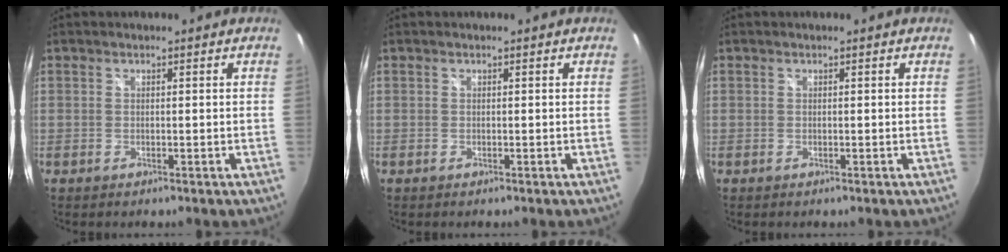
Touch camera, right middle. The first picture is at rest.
{"total": 0.0}
{"total": 0.0}